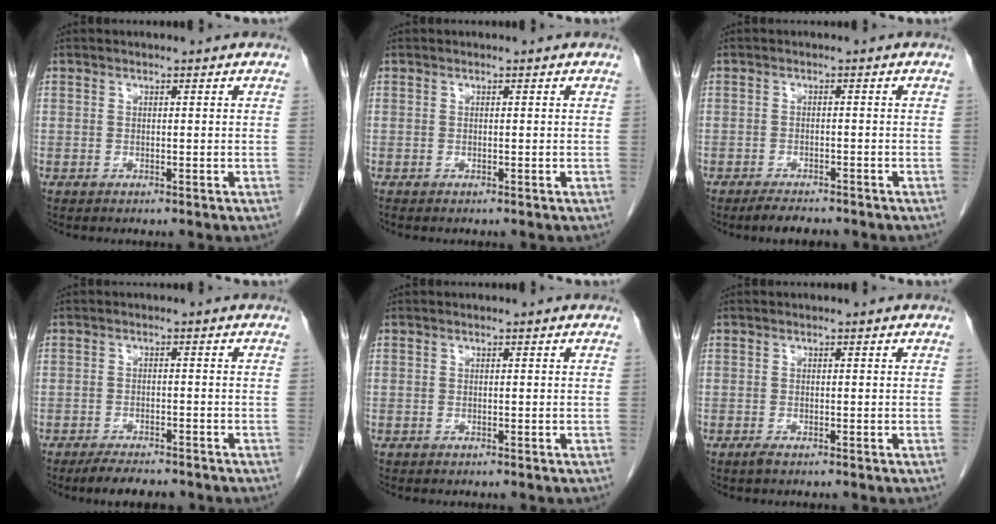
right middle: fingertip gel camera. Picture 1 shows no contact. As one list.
[{"total": 0.0}, {"total": 3.8, "force": [-3.3, 1.0, 1.6], "torque": [-0.029, -0.006, -0.051]}, {"total": 5.7, "force": [-4.9, 1.4, 2.5], "torque": [-0.038, -0.009, -0.075]}, {"total": 0.0}, {"total": 0.8, "force": [-0.6, 0.1, 0.5], "torque": [-0.013, -0.002, -0.010]}]